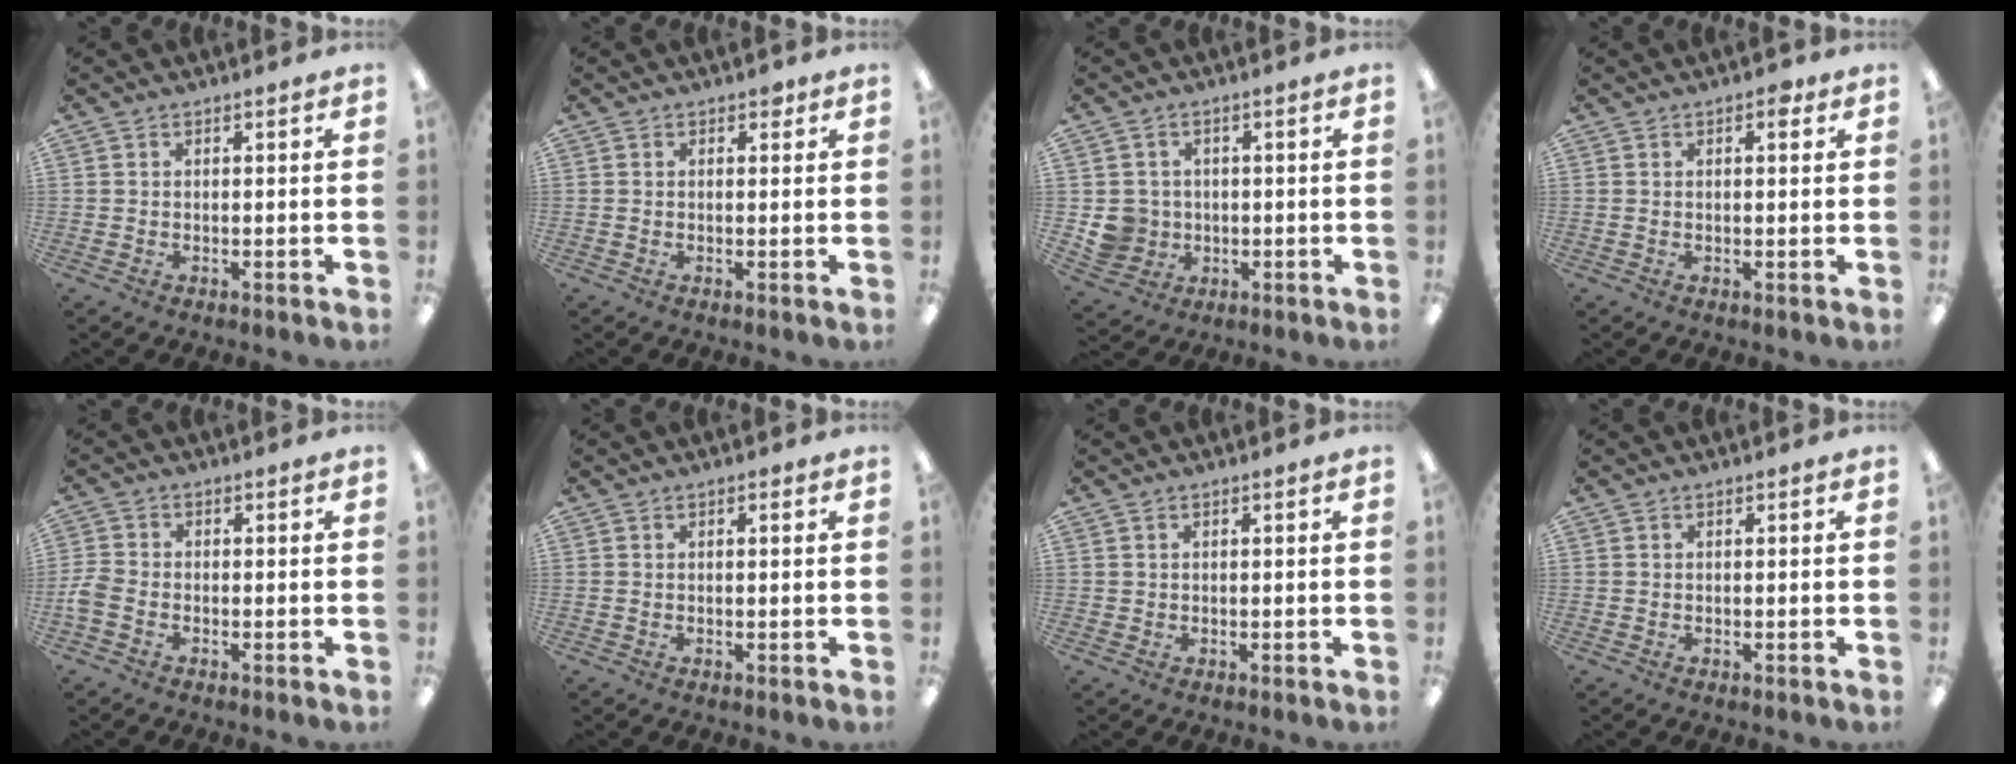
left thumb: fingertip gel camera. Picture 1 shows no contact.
{"total": 1.4, "force": [0.8, 0.8, 0.9], "torque": [-0.010, -0.001, 0.012]}
{"total": 6.0, "force": [0.0, 5.9, 1.1], "torque": [-0.026, 0.008, 0.007]}
{"total": 2.8, "force": [1.4, 1.2, 2.2], "torque": [-0.023, -0.005, 0.018]}
{"total": 3.6, "force": [-1.5, 2.4, 2.3], "torque": [-0.049, 0.005, -0.028]}
{"total": 0.9, "force": [0.5, 0.3, 0.7], "torque": [-0.007, -0.001, 0.006]}
{"total": 0.7, "force": [0.3, 0.6, 0.0], "torque": [0.000, 0.004, 0.005]}
{"total": 0.0}